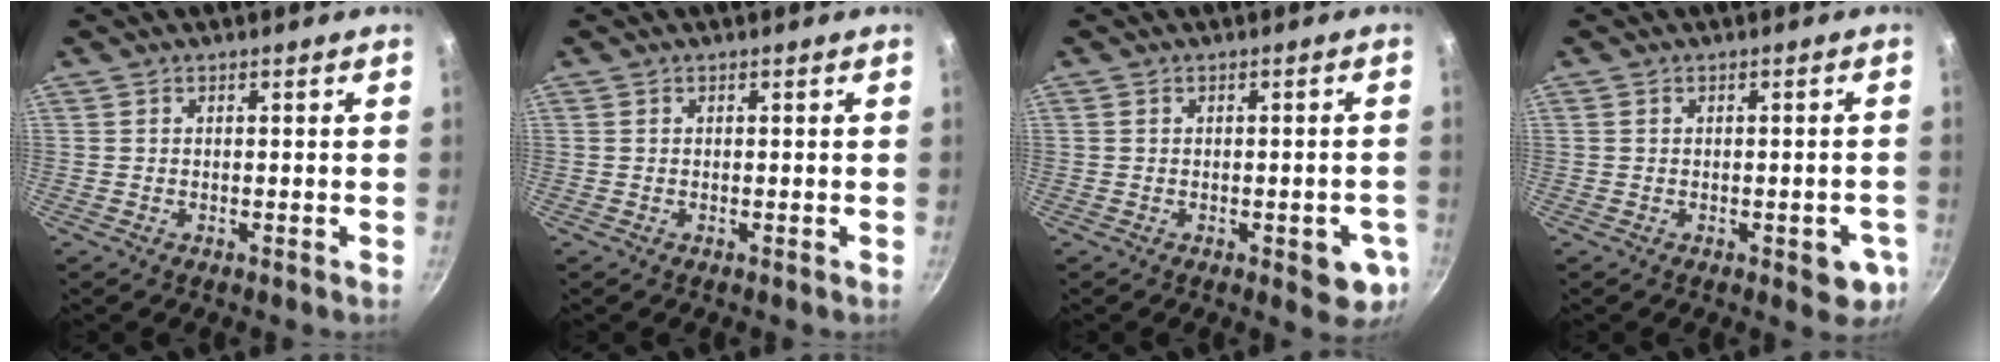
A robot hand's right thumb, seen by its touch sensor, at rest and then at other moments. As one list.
[{"total": 0.0}, {"total": 6.5, "force": [-2.0, 2.8, 5.6], "torque": [-0.042, 0.004, -0.022]}, {"total": 5.5, "force": [-1.7, 2.6, 4.5], "torque": [-0.029, 0.007, -0.019]}]